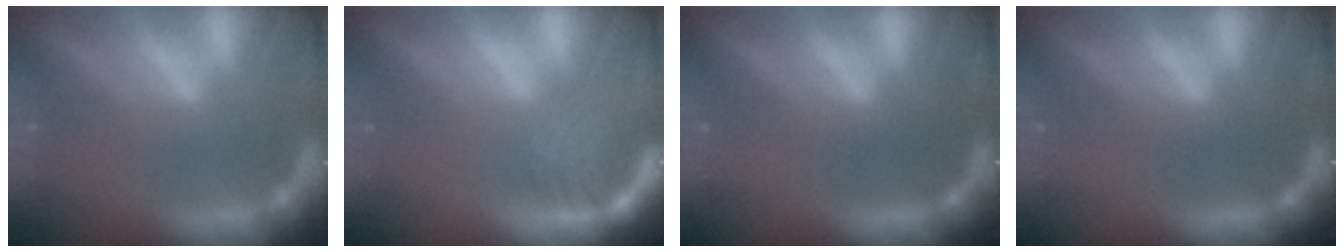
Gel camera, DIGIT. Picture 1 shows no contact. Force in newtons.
{"total": 5.5}
{"total": 0.0}
{"total": 0.0}